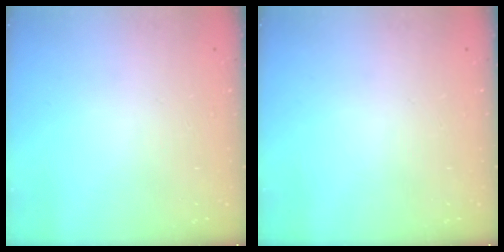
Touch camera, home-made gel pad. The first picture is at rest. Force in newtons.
{"total": 0.0}